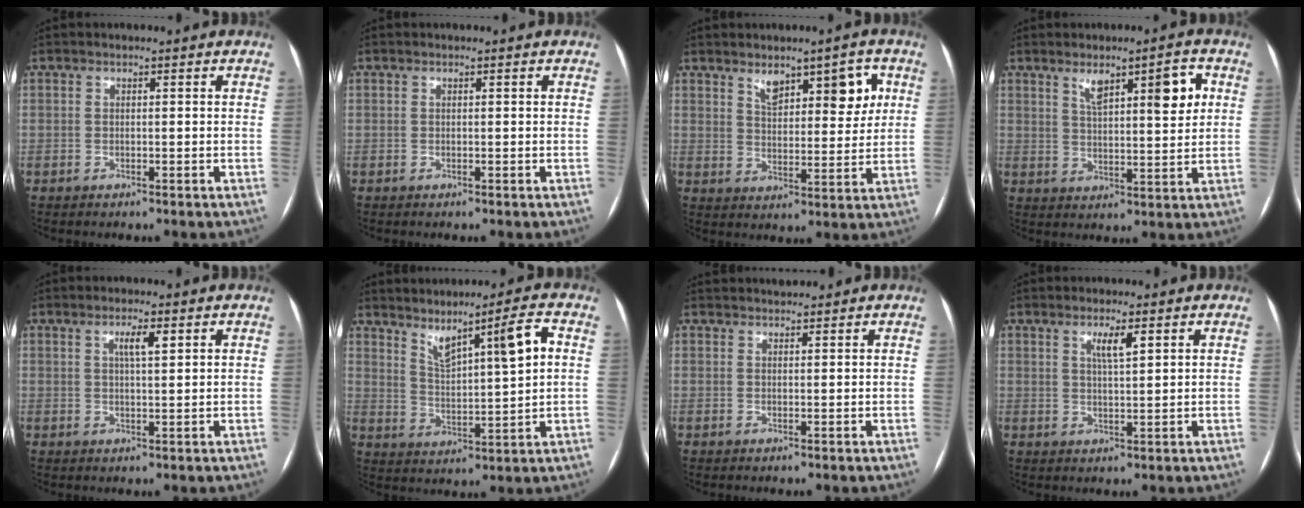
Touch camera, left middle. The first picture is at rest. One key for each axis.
{"total": 0.0}
{"total": 8.9, "fx": 4.6, "fy": 3.6, "fz": 6.7, "tx": -0.083, "ty": 0.004, "tz": 0.072}
{"total": 8.8, "fx": 3.8, "fy": 1.8, "fz": 7.7, "tx": -0.114, "ty": 0.007, "tz": 0.059}
{"total": 3.0, "fx": 1.3, "fy": 0.4, "fz": 2.6, "tx": -0.047, "ty": 0.001, "tz": 0.021}
{"total": 8.3, "fx": 3.7, "fy": 0.1, "fz": 7.5, "tx": -0.129, "ty": 0.007, "tz": 0.071}
{"total": 2.5, "fx": 2.4, "fy": 0.6, "fz": 0.3, "tx": -0.002, "ty": 0.023, "tz": 0.039}
{"total": 3.2, "fx": 1.6, "fy": 0.3, "fz": 2.7, "tx": -0.049, "ty": 0.000, "tz": 0.028}